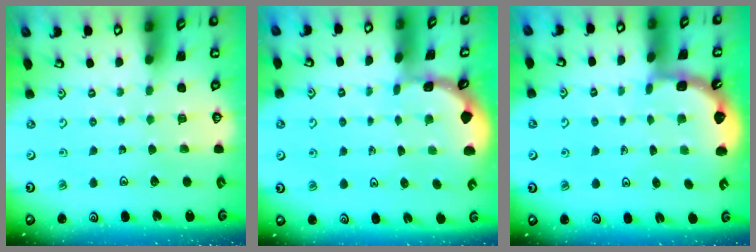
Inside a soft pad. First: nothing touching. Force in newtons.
{"total": 0.7, "press": 0.6, "slide": 0.1}
{"total": 2.0, "press": 2.0, "slide": 0.2}